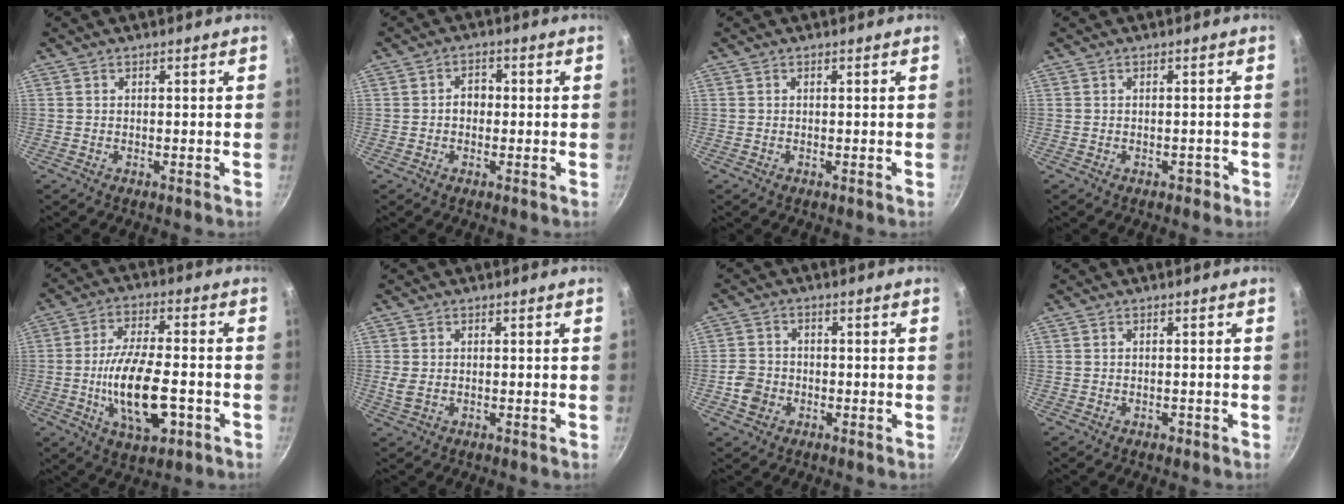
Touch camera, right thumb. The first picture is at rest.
{"total": 3.0, "force": [-0.2, 2.3, 1.8], "torque": [-0.015, 0.012, -0.010]}
{"total": 0.0}
{"total": 1.2, "force": [-0.7, 0.8, 0.5], "torque": [-0.001, 0.006, -0.010]}
{"total": 14.9, "force": [-3.6, 6.5, 12.9], "torque": [-0.223, 0.014, -0.056]}
{"total": 2.2, "force": [0.0, 1.5, 1.7], "torque": [-0.045, -0.003, 0.001]}
{"total": 4.6, "force": [-1.5, 3.9, 2.0], "torque": [-0.025, 0.014, -0.029]}
{"total": 0.6, "force": [-0.3, 0.5, 0.2], "torque": [0.000, 0.002, -0.006]}